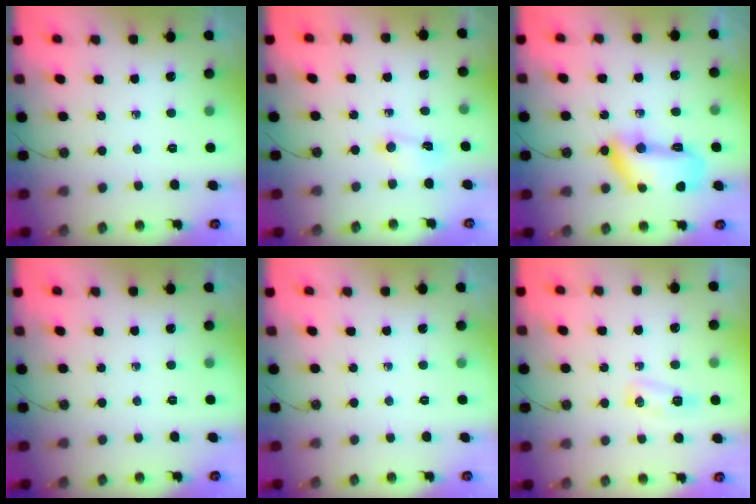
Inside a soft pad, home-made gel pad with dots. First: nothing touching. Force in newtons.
{"total": 2.9, "press": 2.9, "slide": 0.4}
{"total": 15.0, "press": 14.9, "slide": 1.7}
{"total": 0.0}
{"total": 0.0}
{"total": 11.4, "press": 6.3, "slide": 9.5}